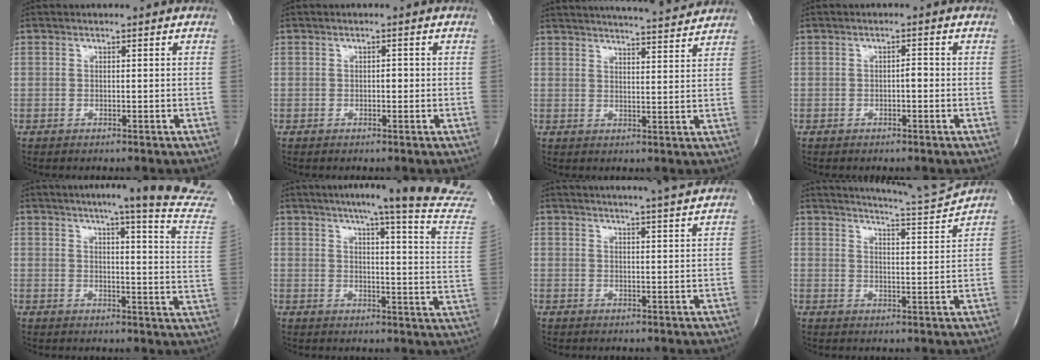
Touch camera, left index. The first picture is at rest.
{"total": 0.7, "force": [-0.1, 0.4, 0.6], "torque": [-0.006, 0.003, -0.002]}
{"total": 16.0, "force": [15.1, 0.7, 5.3], "torque": [-0.087, -0.002, 0.199]}
{"total": 1.1, "force": [-0.3, 0.3, 1.0], "torque": [-0.013, 0.004, -0.006]}
{"total": 19.4, "force": [16.4, -1.7, 10.2], "torque": [-0.138, -0.080, 0.189]}
{"total": 22.2, "force": [18.9, -2.1, 11.5], "torque": [-0.163, -0.080, 0.225]}
{"total": 14.6, "force": [13.4, -0.6, 5.6], "torque": [-0.097, -0.008, 0.171]}
{"total": 9.7, "force": [9.4, -1.8, 1.7], "torque": [-0.037, -0.035, 0.135]}